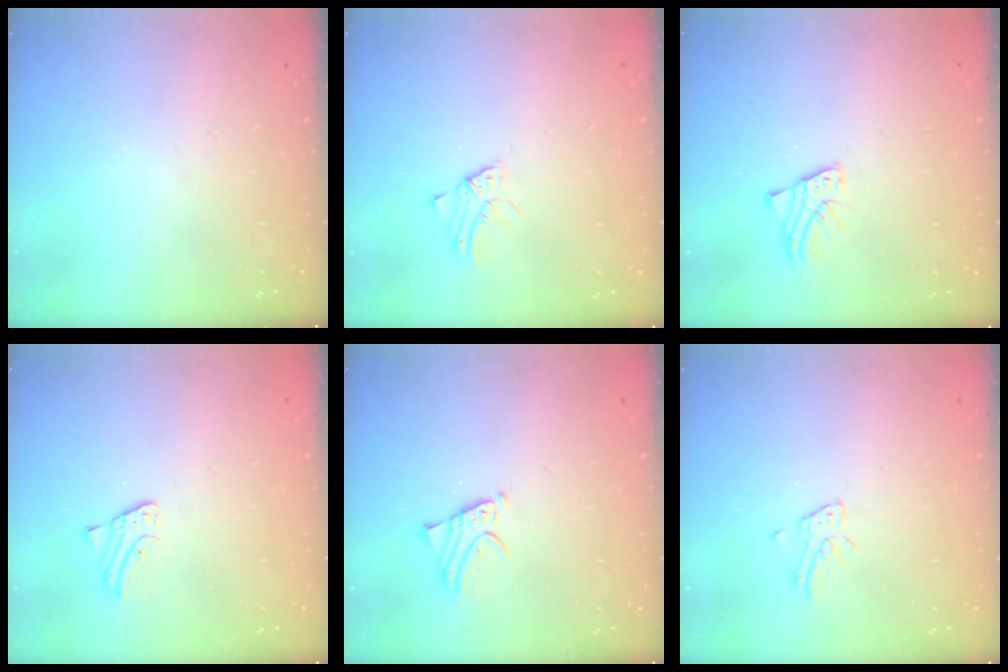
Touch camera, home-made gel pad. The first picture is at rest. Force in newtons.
{"total": 1.5, "press": 1.5, "slide": 0.0}
{"total": 2.3, "press": 2.3, "slide": 0.1}
{"total": 1.9, "press": 1.9, "slide": 0.1}
{"total": 2.1, "press": 2.1, "slide": 0.2}
{"total": 3.7, "press": 3.7, "slide": 0.2}